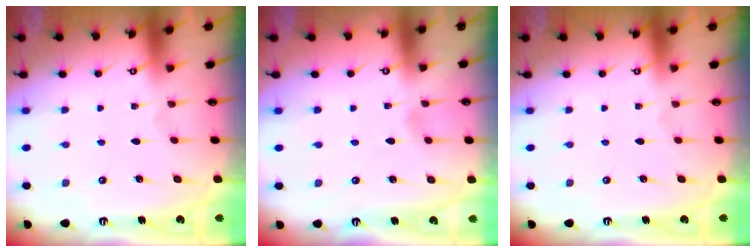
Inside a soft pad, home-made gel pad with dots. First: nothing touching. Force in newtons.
{"total": 1.9, "press": 1.9, "slide": 0.2}
{"total": 0.0}